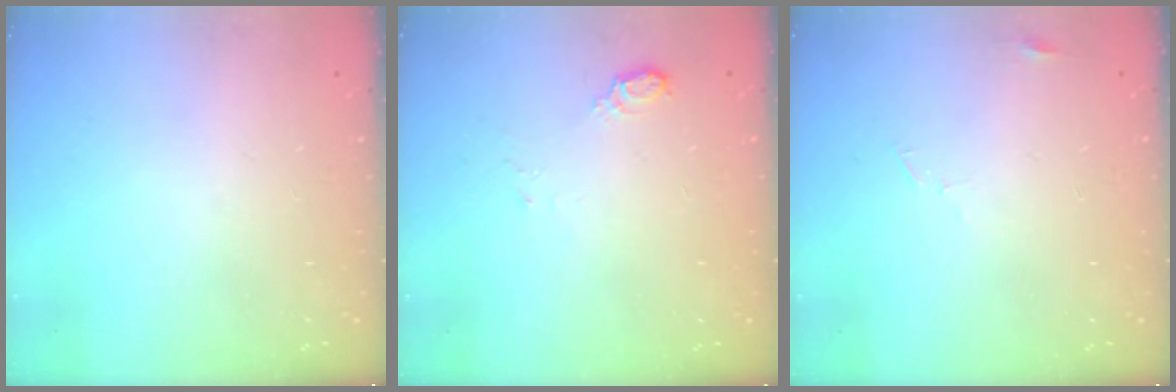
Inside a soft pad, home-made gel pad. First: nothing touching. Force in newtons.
{"total": 5.6, "press": 5.6, "slide": 0.6}
{"total": 2.8, "press": 2.8, "slide": 0.2}